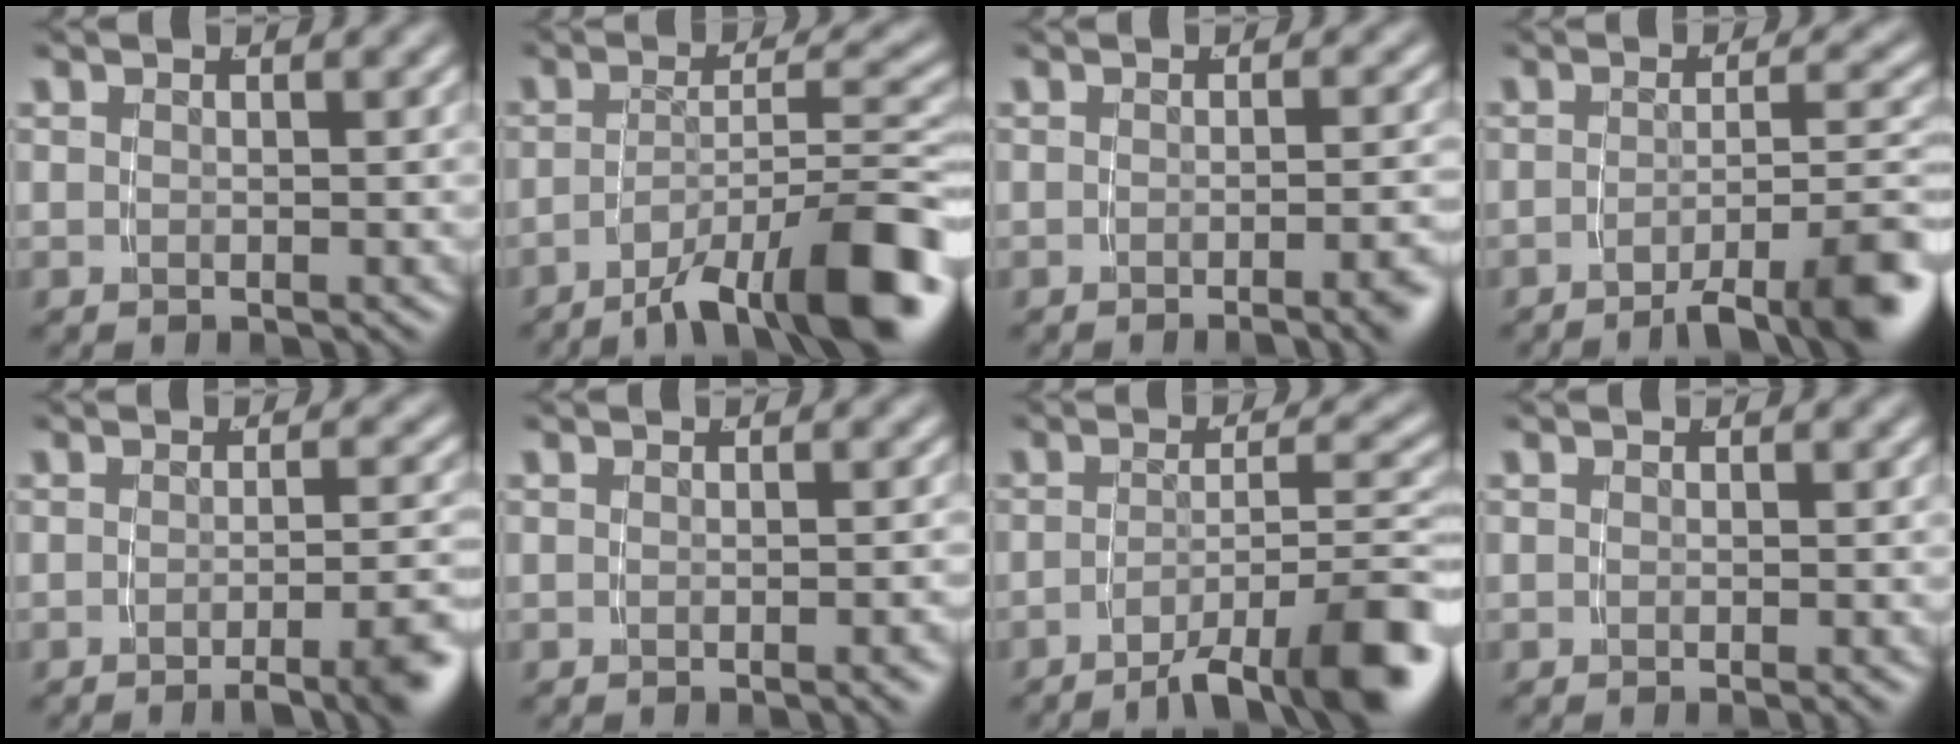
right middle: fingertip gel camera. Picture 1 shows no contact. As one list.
[{"total": 8.6, "force": [-5.1, 1.7, 6.7], "torque": [-0.088, -0.006, -0.074]}, {"total": 2.8, "force": [-2.0, -0.2, 1.9], "torque": [-0.017, 0.010, -0.037]}, {"total": 7.3, "force": [-4.8, 1.2, 5.3], "torque": [-0.062, -0.004, -0.075]}, {"total": 5.4, "force": [-3.6, 0.6, 3.9], "torque": [-0.036, 0.005, -0.060]}, {"total": 0.9, "force": [-0.7, -0.2, 0.6], "torque": [-0.010, 0.007, -0.013]}, {"total": 7.9, "force": [-5.0, 1.6, 5.9], "torque": [-0.075, -0.009, -0.073]}, {"total": 0.6, "force": [-0.4, -0.1, 0.4], "torque": [-0.005, 0.006, -0.009]}]